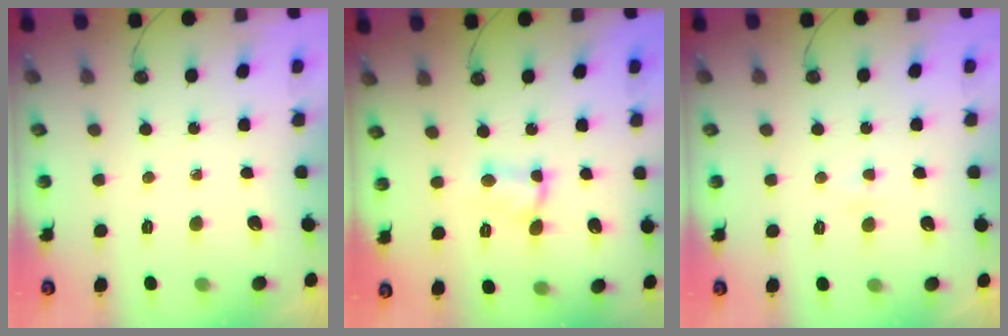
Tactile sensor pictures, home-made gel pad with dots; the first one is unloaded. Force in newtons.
{"total": 2.6, "press": 2.6, "slide": 0.2}
{"total": 2.3, "press": 2.3, "slide": 0.4}